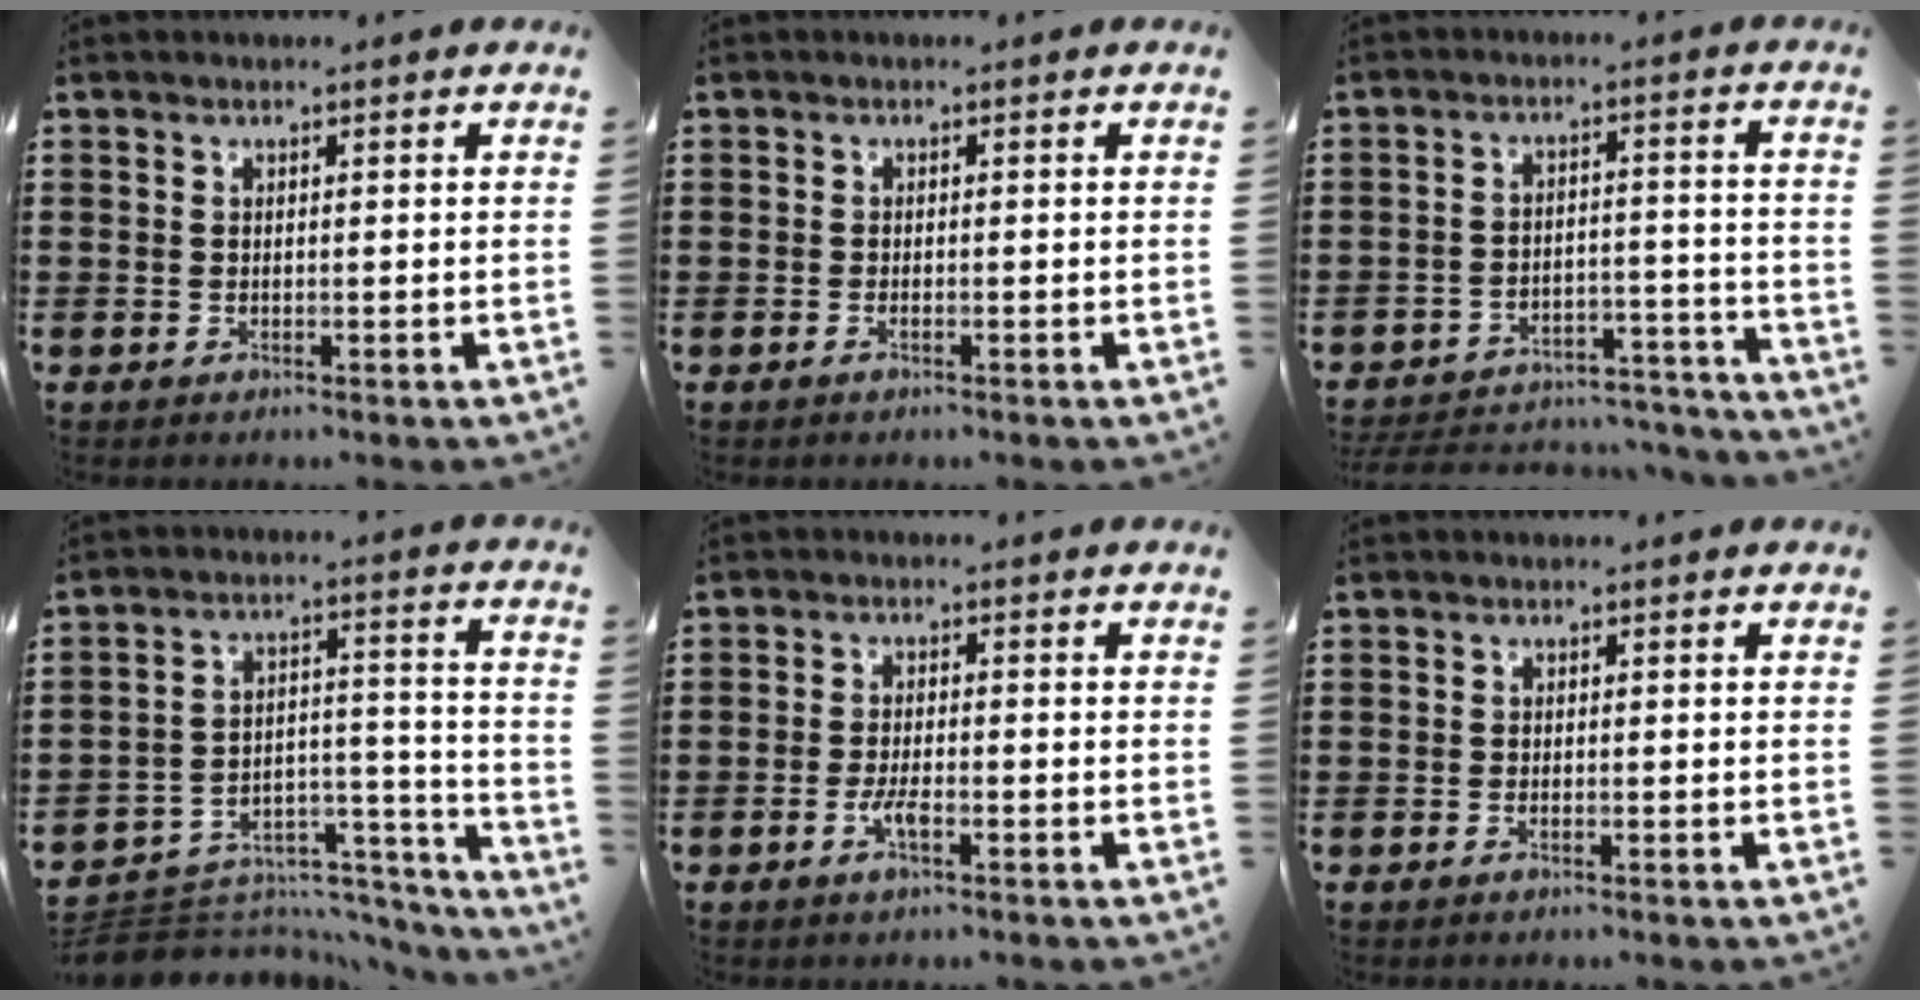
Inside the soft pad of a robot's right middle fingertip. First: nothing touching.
{"total": 0.7, "force": [-0.4, 0.1, 0.6], "torque": [-0.012, -0.004, -0.007]}
{"total": 5.1, "force": [-4.9, 0.9, 1.0], "torque": [-0.024, 0.006, -0.101]}
{"total": 6.6, "force": [-6.0, 2.8, 0.8], "torque": [-0.010, 0.013, -0.110]}
{"total": 3.4, "force": [-1.6, 0.9, 2.9], "torque": [-0.063, -0.002, -0.033]}
{"total": 0.6, "force": [-0.4, 0.1, 0.5], "torque": [-0.011, -0.004, -0.006]}